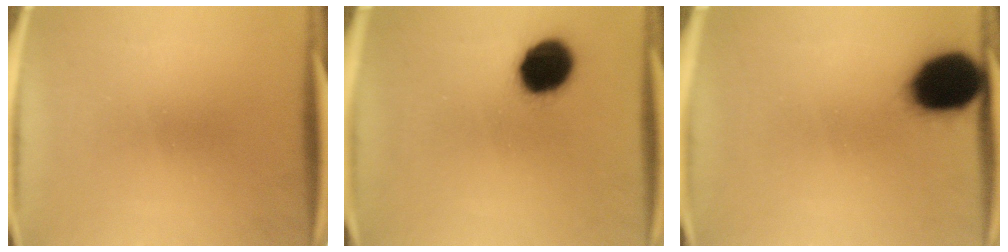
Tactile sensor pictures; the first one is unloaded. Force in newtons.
{"total": 13.1}
{"total": 17.2}